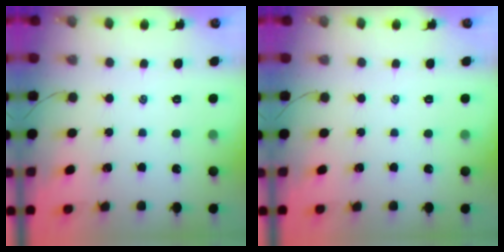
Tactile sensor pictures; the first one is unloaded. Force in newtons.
{"total": 0.0}